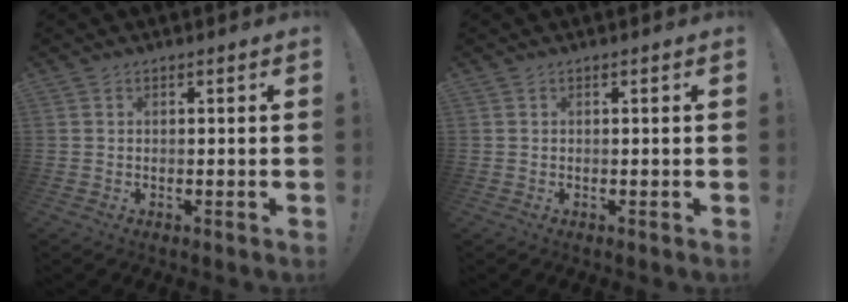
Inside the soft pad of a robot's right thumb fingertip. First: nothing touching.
{"total": 0.0}